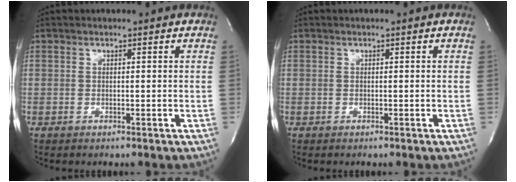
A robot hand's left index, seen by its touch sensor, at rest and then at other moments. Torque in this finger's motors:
{"motor_torque": [0.00, 0.00, 0.00, 0.00]}